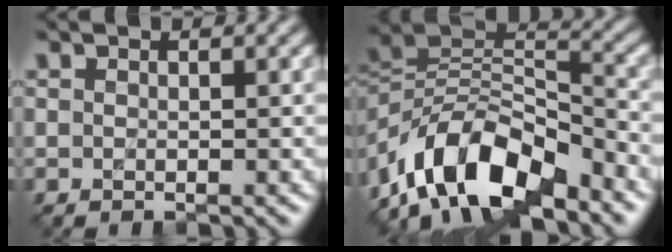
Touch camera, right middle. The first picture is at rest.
{"total": 11.3, "force": [-7.3, 5.0, 7.0], "torque": [-0.116, 0.010, -0.147]}